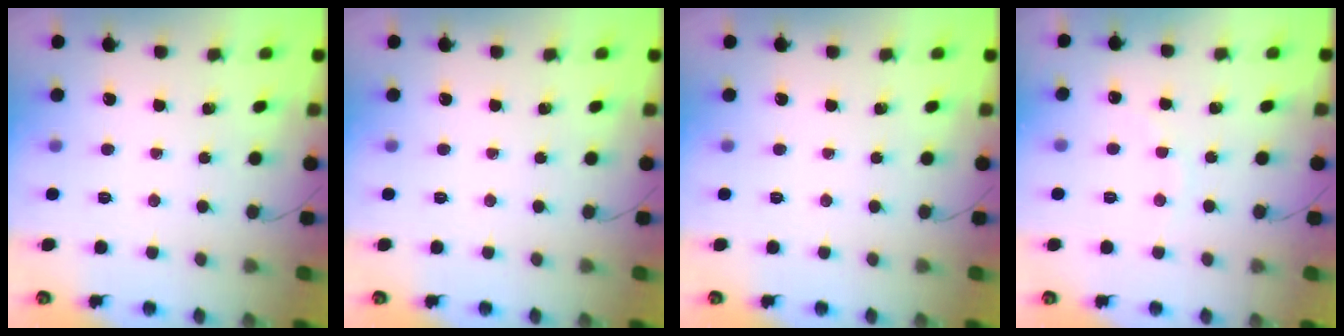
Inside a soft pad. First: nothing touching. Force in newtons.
{"total": 0.0}
{"total": 0.0}
{"total": 5.6, "press": 5.5, "slide": 1.0}